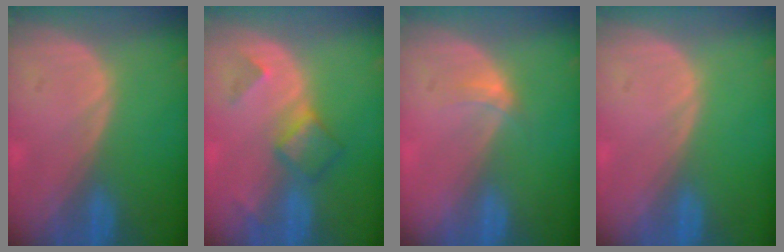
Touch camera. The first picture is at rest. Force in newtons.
{"total": 4.7, "press": 4.7, "slide": 0.1}
{"total": 1.9, "press": 1.5, "slide": 1.1}
{"total": 0.0}